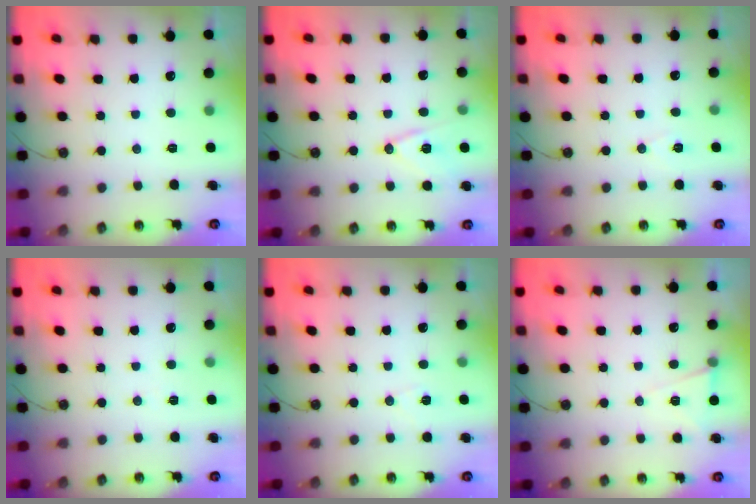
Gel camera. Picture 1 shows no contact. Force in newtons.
{"total": 11.8, "press": 11.2, "slide": 3.5}
{"total": 5.9, "press": 3.9, "slide": 4.5}
{"total": 3.1, "press": 2.2, "slide": 2.1}
{"total": 6.9, "press": 6.6, "slide": 1.9}
{"total": 6.4, "press": 4.5, "slide": 4.5}